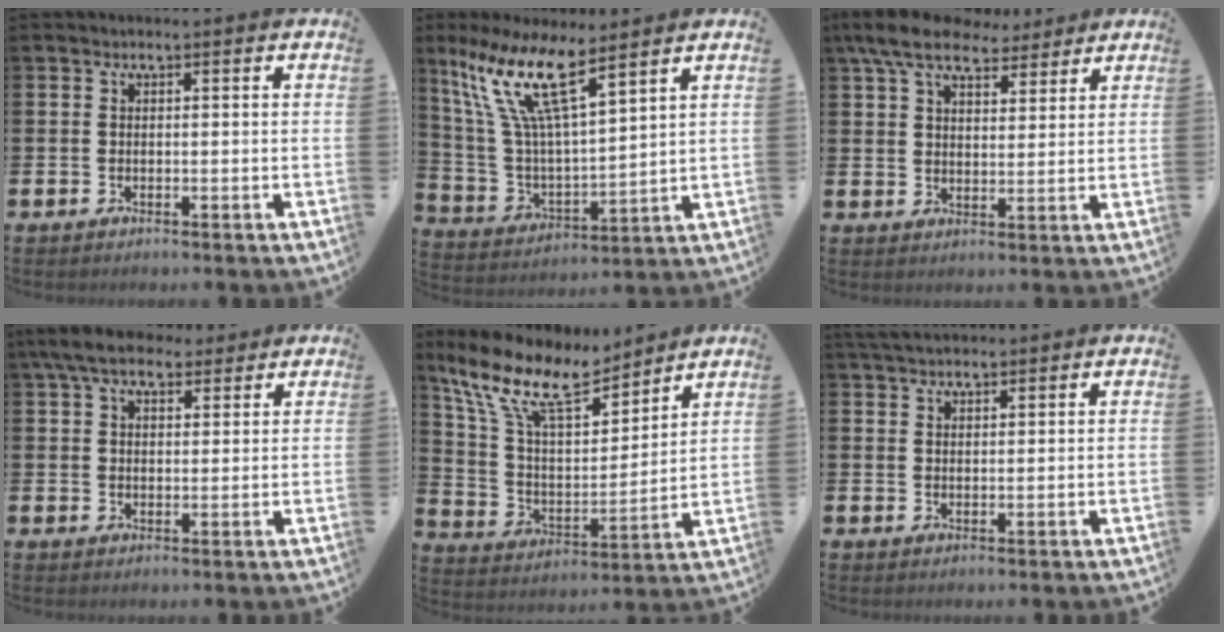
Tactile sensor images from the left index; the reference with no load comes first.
{"total": 11.8, "force": [8.1, 2.6, 8.2], "torque": [-0.191, -0.034, 0.140]}
{"total": 8.5, "force": [7.2, 3.2, 3.3], "torque": [-0.081, -0.023, 0.132]}
{"total": 6.8, "force": [5.9, 2.6, 2.4], "torque": [-0.058, -0.013, 0.108]}
{"total": 12.7, "force": [10.6, 3.8, 5.8], "torque": [-0.165, -0.056, 0.188]}
{"total": 3.4, "force": [3.2, 0.7, 0.8], "torque": [-0.021, -0.009, 0.061]}